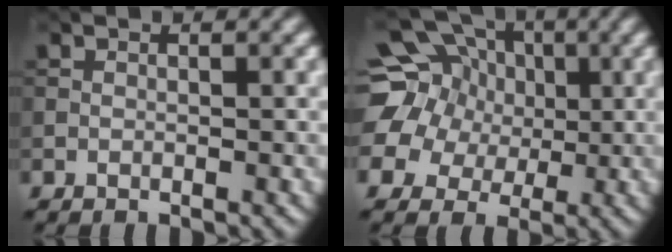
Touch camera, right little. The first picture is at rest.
{"total": 13.9, "force": [2.6, 12.6, 5.1], "torque": [-0.160, 0.024, 0.017]}